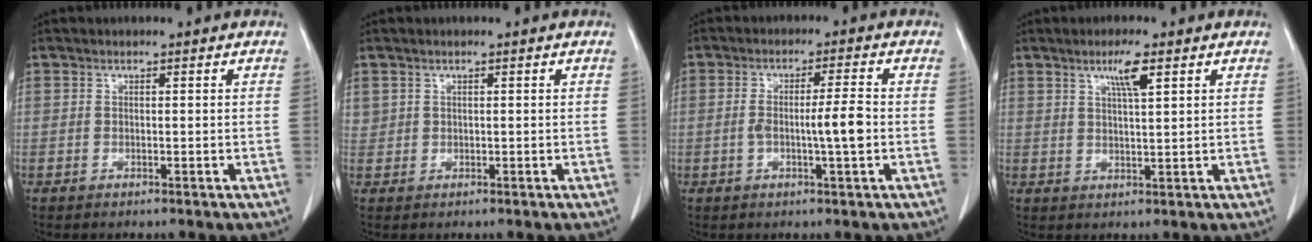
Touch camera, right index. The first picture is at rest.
{"total": 1.1, "force": [0.7, 0.8, 0.1], "torque": [0.004, 0.008, 0.014]}
{"total": 5.6, "force": [-0.9, 0.0, 5.5], "torque": [-0.097, 0.003, -0.014]}
{"total": 4.1, "force": [2.2, 0.1, 3.5], "torque": [-0.064, -0.003, 0.039]}